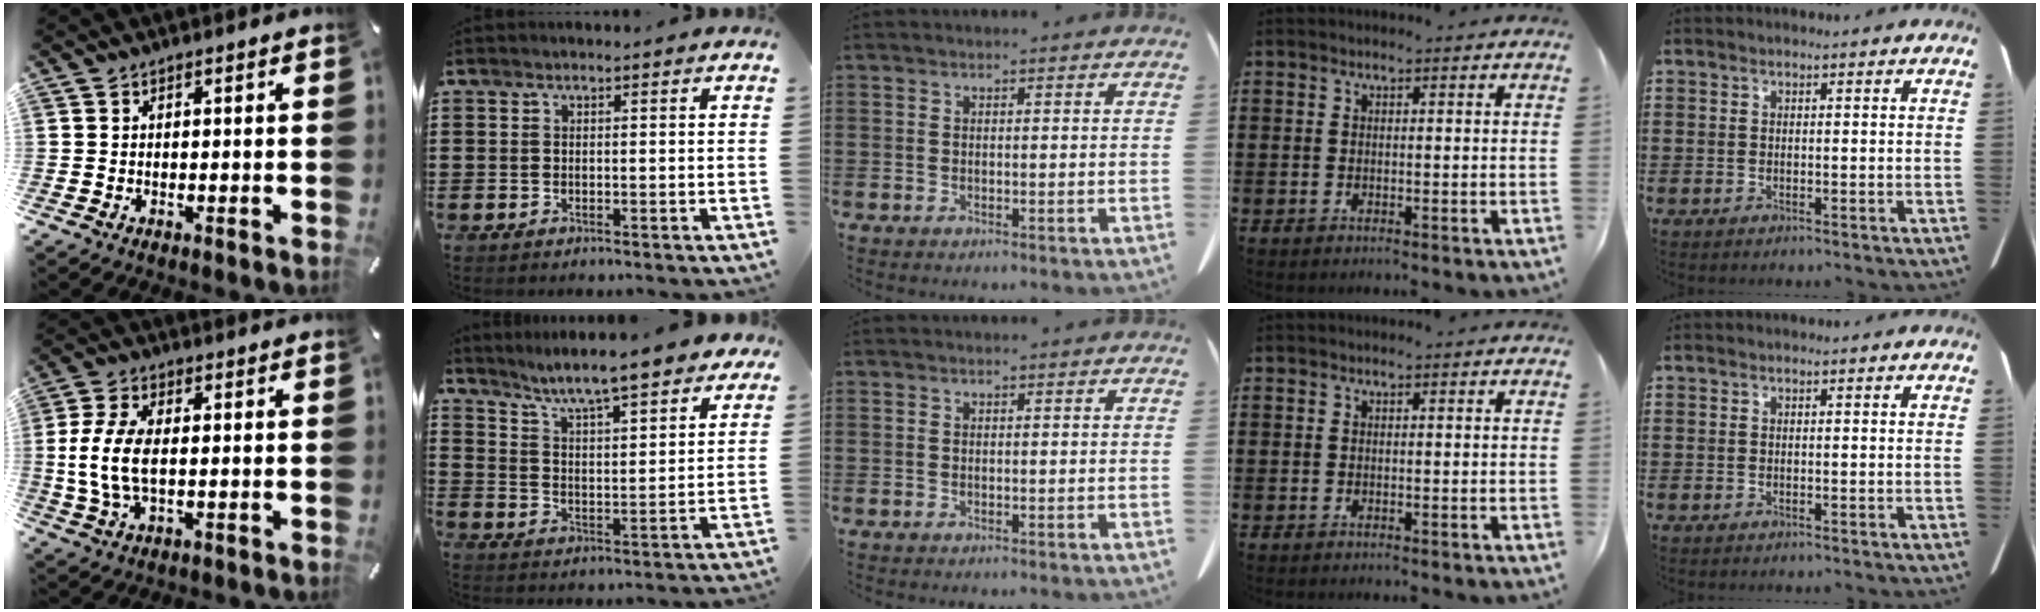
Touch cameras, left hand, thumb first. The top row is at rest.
{"thumb": {"total": 9.9, "force": [0.0, 5.0, 8.6], "torque": [-0.187, -0.004, -0.001]}, "index": {"total": 6.6, "force": [6.0, -0.2, 2.7], "torque": [-0.078, -0.039, 0.098]}}